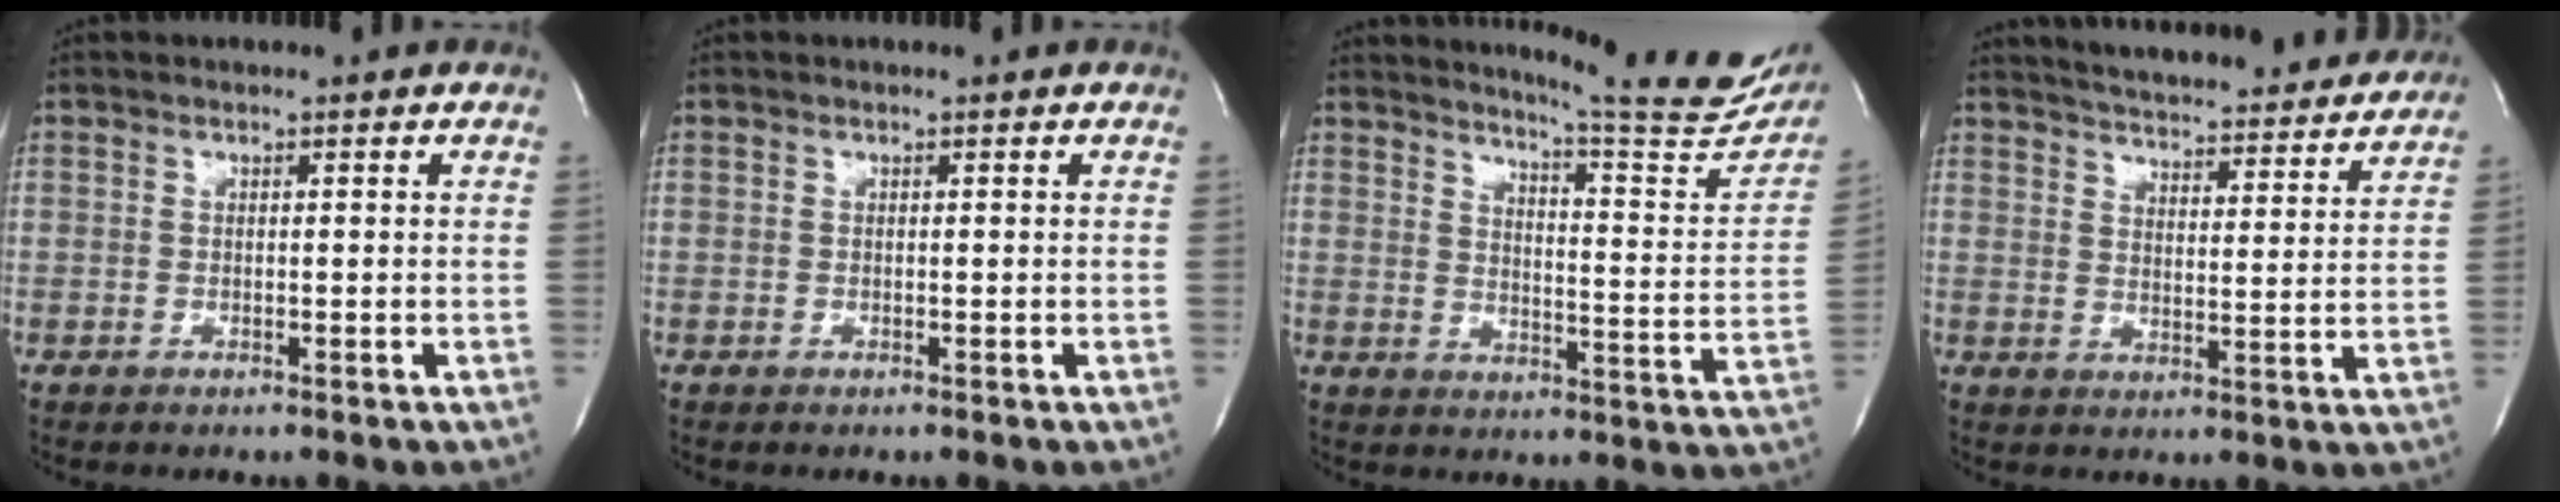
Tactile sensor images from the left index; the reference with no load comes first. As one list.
[{"total": 0.0}, {"total": 19.2, "force": [17.6, 0.9, 7.5], "torque": [-0.104, -0.093, 0.206]}, {"total": 22.8, "force": [21.2, 3.6, 7.3], "torque": [-0.112, -0.022, 0.271]}]